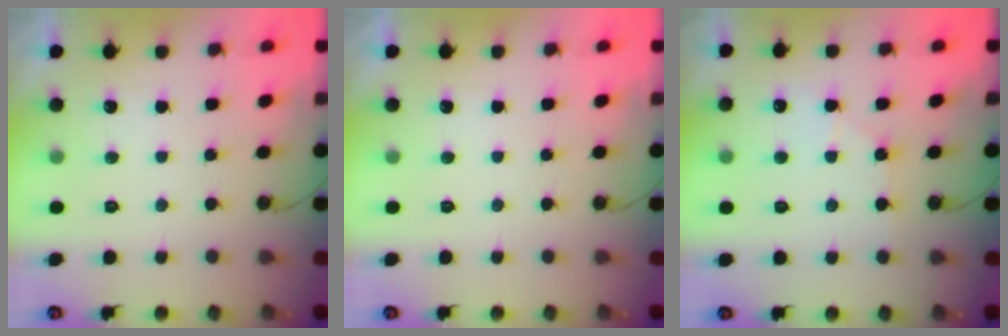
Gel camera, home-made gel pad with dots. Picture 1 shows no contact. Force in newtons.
{"total": 0.0}
{"total": 4.7, "press": 4.6, "slide": 0.6}